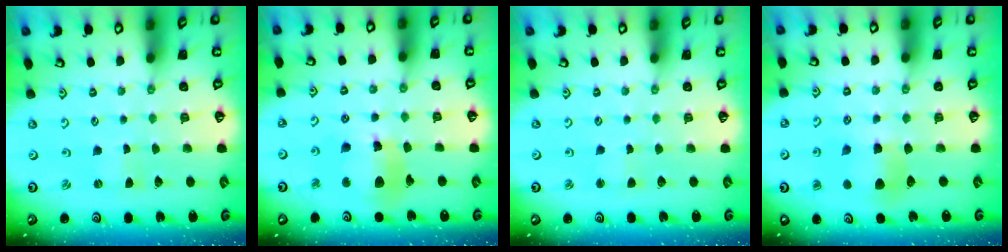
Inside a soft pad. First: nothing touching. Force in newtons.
{"total": 12.5, "press": 12.4, "slide": 1.7}
{"total": 2.0, "press": 2.0, "slide": 0.3}
{"total": 7.8, "press": 7.8, "slide": 0.4}